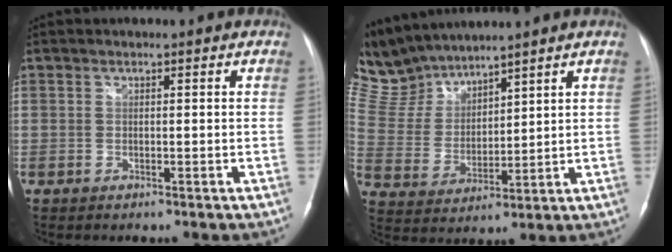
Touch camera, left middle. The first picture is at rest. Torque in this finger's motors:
{"motor_torque": [-0.19, -0.81, -0.05, -0.06]}